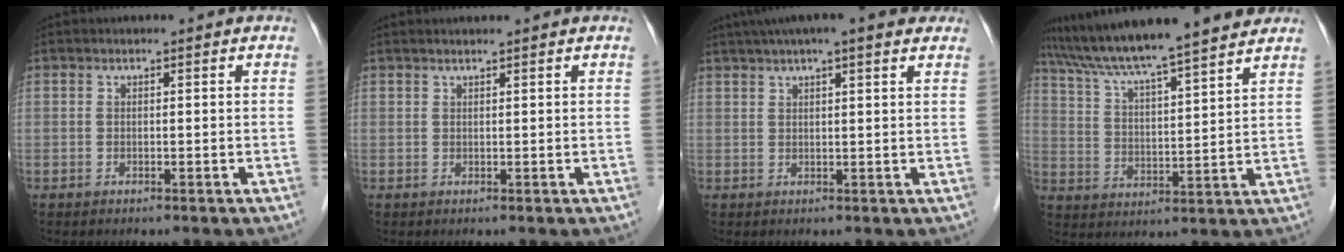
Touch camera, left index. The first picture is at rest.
{"total": 1.5, "force": [1.3, -0.1, 0.6], "torque": [-0.009, 0.016, 0.027]}
{"total": 14.5, "force": [12.1, 1.8, 7.9], "torque": [-0.130, 0.045, 0.162]}
{"total": 17.5, "force": [15.4, 0.4, 8.3], "torque": [-0.143, 0.023, 0.243]}